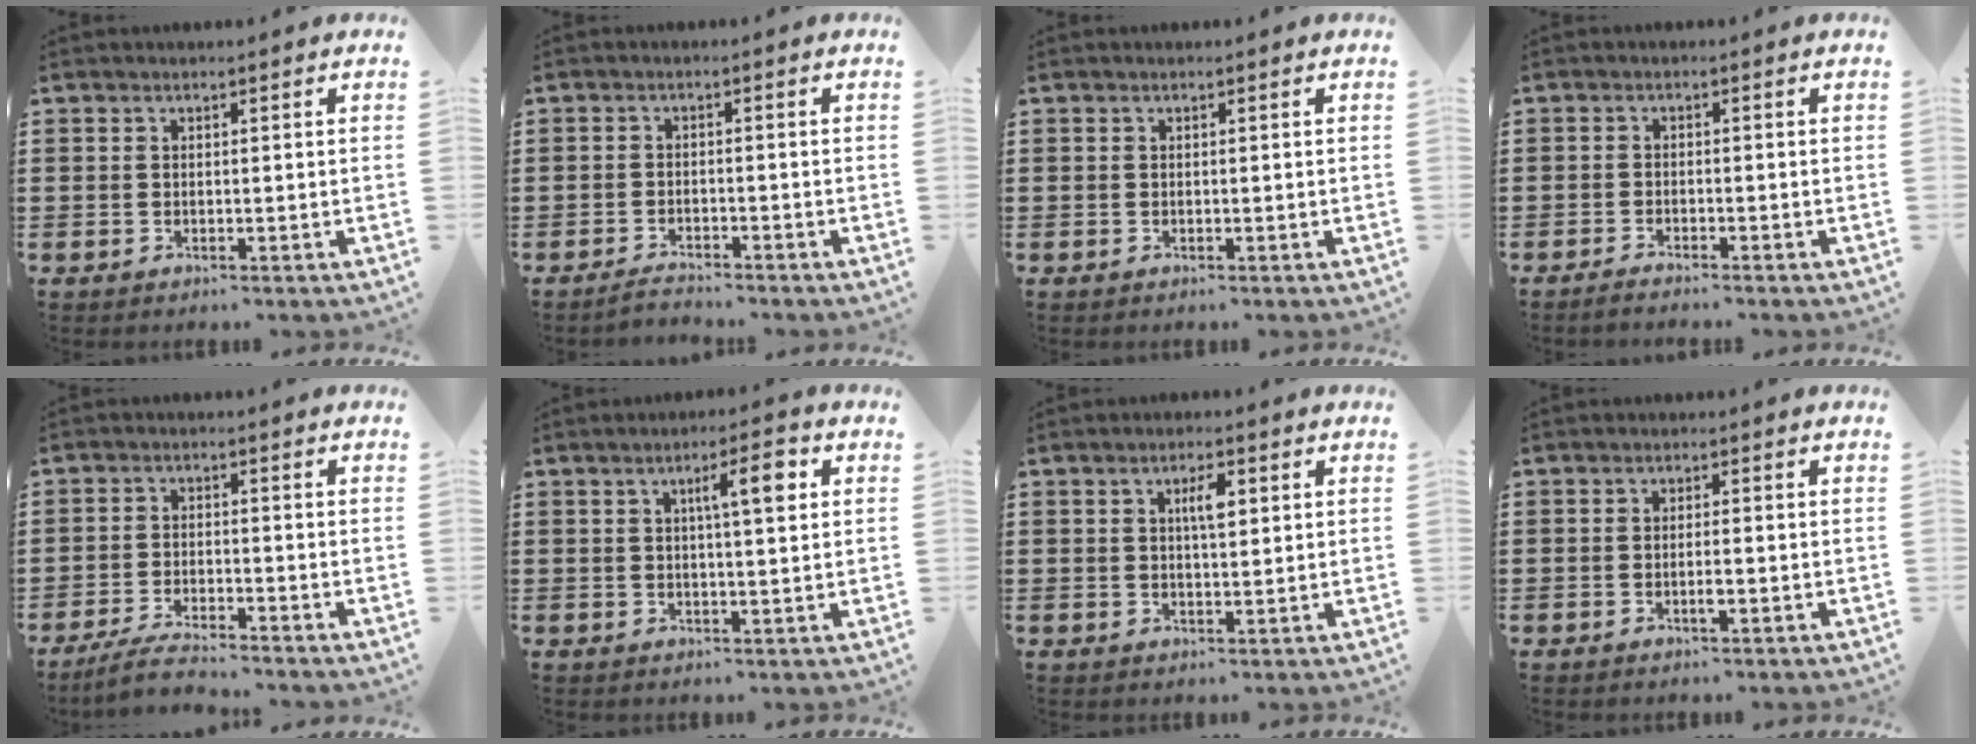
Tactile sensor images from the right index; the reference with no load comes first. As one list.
[{"total": 1.9, "force": [-1.9, 0.1, 0.0], "torque": [-0.005, 0.003, -0.039]}, {"total": 0.0}, {"total": 1.4, "force": [-1.4, -0.1, 0.1], "torque": [-0.003, 0.001, -0.027]}, {"total": 4.0, "force": [-3.8, 0.2, 1.1], "torque": [-0.026, -0.002, -0.077]}, {"total": 5.2, "force": [1.5, 1.1, 4.8], "torque": [-0.074, 0.000, 0.015]}, {"total": 3.4, "force": [0.9, 1.1, 3.1], "torque": [-0.055, 0.005, 0.010]}, {"total": 1.8, "force": [-0.7, 0.3, 1.7], "torque": [-0.038, -0.003, -0.015]}]